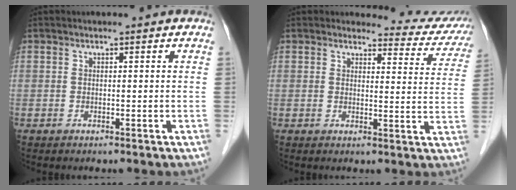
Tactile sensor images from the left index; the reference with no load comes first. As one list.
[{"total": 8.5, "force": [8.3, 1.6, -0.3], "torque": [0.024, -0.049, 0.068]}]